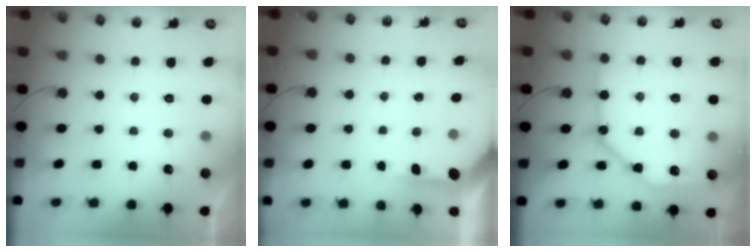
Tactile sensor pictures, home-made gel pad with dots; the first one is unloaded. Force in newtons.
{"total": 3.7, "press": 3.7, "slide": 0.3}
{"total": 15.8, "press": 15.7, "slide": 1.7}